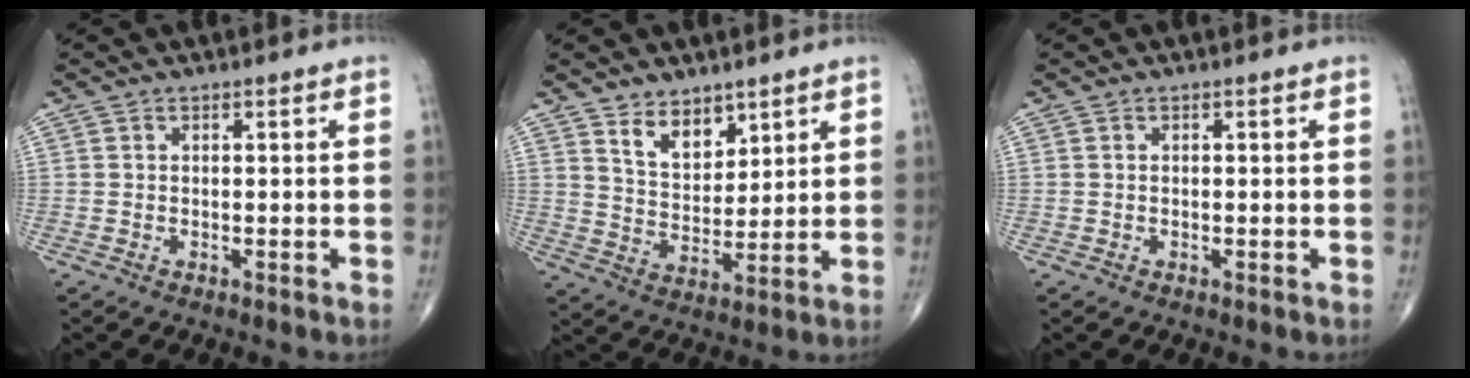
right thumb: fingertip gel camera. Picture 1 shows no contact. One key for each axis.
{"total": 7.7, "fx": 5.2, "fy": 4.4, "fz": 3.6, "tx": -0.036, "ty": -0.044, "tz": 0.101}
{"total": 0.0}